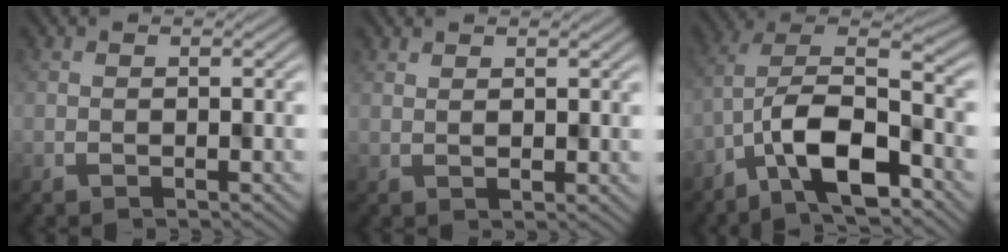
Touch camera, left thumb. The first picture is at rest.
{"total": 1.5, "force": [1.5, 0.0, 0.0], "torque": [0.000, 0.000, 0.024]}
{"total": 10.3, "force": [-4.4, 4.6, 8.2], "torque": [-0.149, -0.008, -0.096]}